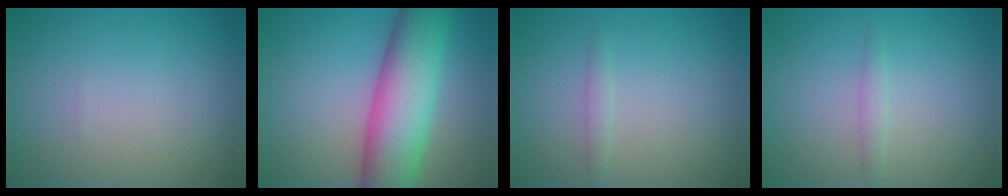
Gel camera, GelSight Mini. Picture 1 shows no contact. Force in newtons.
{"total": 10.1, "press": 10.1, "slide": 0.2}
{"total": 0.8, "press": 0.8, "slide": 0.0}
{"total": 1.0, "press": 0.9, "slide": 0.2}